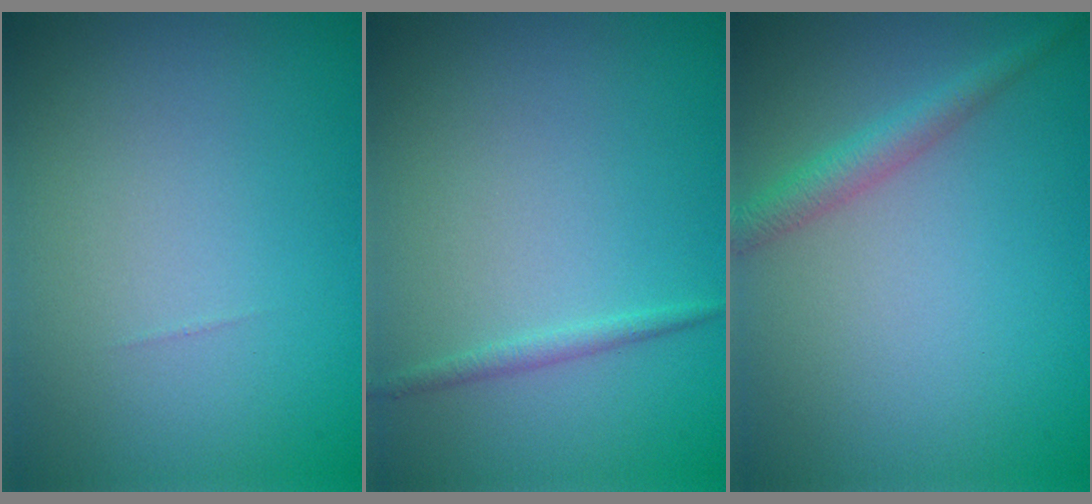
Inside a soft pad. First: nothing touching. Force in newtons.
{"total": 0.9, "press": 0.9, "slide": 0.1}
{"total": 2.2, "press": 2.2, "slide": 0.1}